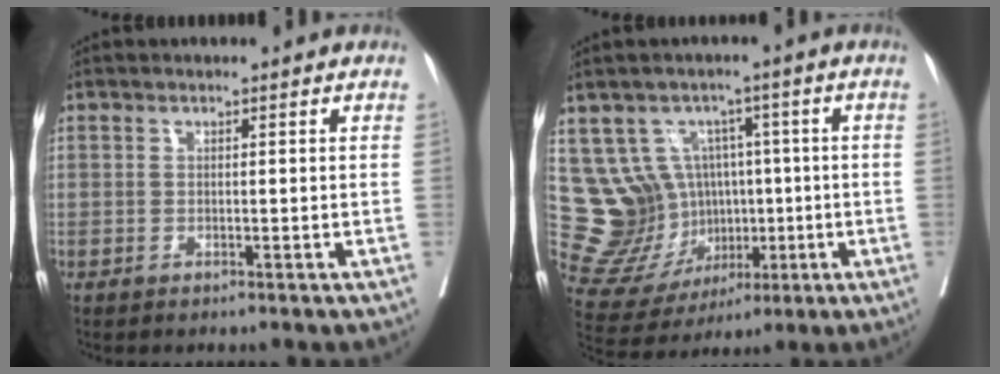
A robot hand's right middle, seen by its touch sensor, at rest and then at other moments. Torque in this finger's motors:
{"motor_torque": [-0.11, 0.00, -0.21, -0.09]}